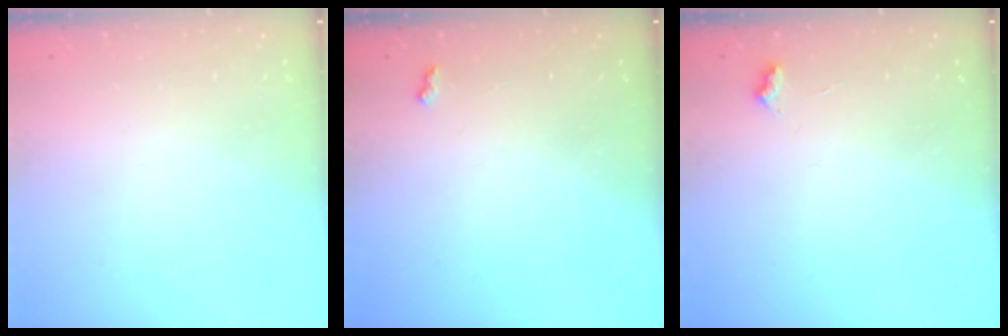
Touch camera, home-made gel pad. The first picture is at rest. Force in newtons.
{"total": 2.4, "press": 2.4, "slide": 0.4}
{"total": 3.0, "press": 2.9, "slide": 0.5}